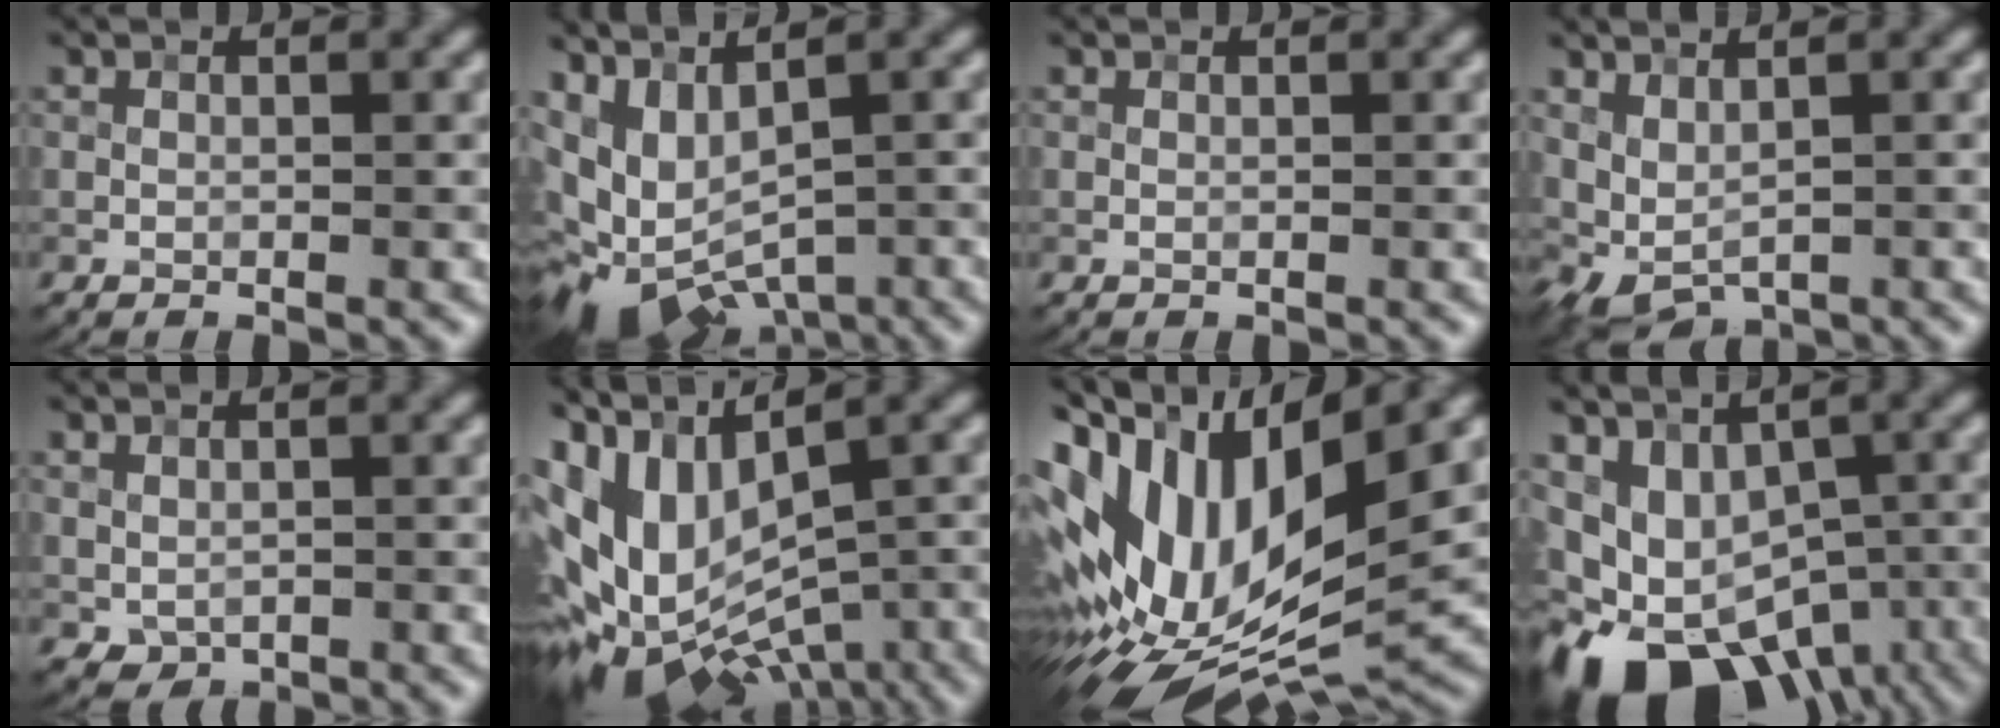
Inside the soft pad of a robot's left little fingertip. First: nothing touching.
{"total": 8.5, "force": [-1.8, 4.9, 6.7], "torque": [-0.114, -0.017, -0.011]}
{"total": 0.0}
{"total": 2.7, "force": [0.9, 1.2, 2.2], "torque": [-0.049, -0.009, 0.026]}
{"total": 1.4, "force": [-0.1, 1.1, 0.9], "torque": [-0.018, -0.005, 0.005]}
{"total": 14.0, "force": [-0.7, 7.9, 11.5], "torque": [-0.207, -0.020, 0.028]}
{"total": 14.7, "force": [2.9, 7.5, 12.3], "torque": [-0.243, 0.013, 0.056]}
{"total": 14.0, "force": [-7.1, 8.9, 8.2], "torque": [-0.127, -0.012, -0.090]}